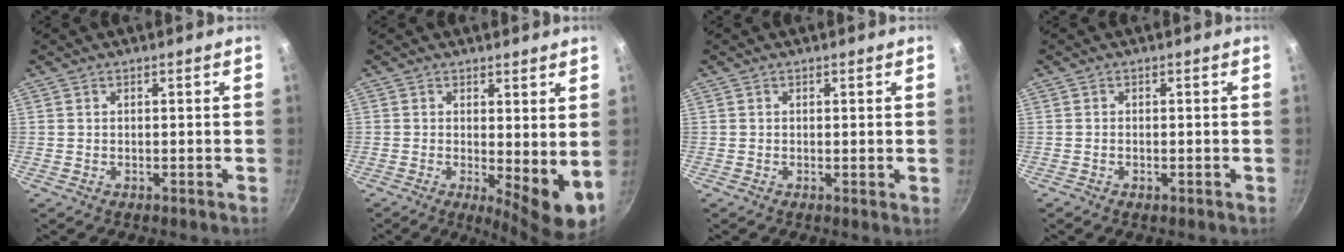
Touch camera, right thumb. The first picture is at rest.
{"total": 8.6, "force": [-0.2, 2.9, 8.1], "torque": [-0.110, -0.020, 0.006]}
{"total": 0.9, "force": [0.1, 0.2, 0.8], "torque": [-0.015, -0.005, -0.001]}
{"total": 0.8, "force": [-0.4, 0.4, 0.6], "torque": [-0.010, 0.002, -0.005]}